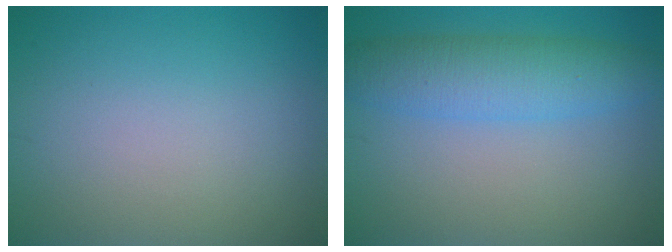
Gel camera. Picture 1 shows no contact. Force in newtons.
{"total": 5.3, "press": 5.3, "slide": 0.3}